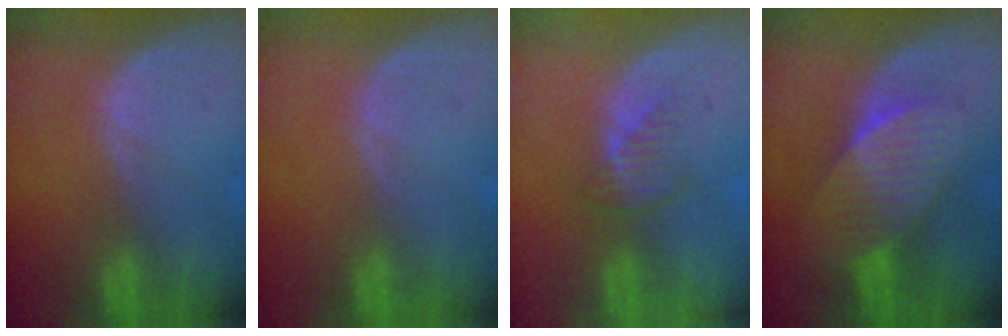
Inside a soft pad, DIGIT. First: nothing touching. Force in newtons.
{"total": 0.0}
{"total": 2.5, "press": 2.5, "slide": 0.3}
{"total": 7.4, "press": 6.7, "slide": 3.2}